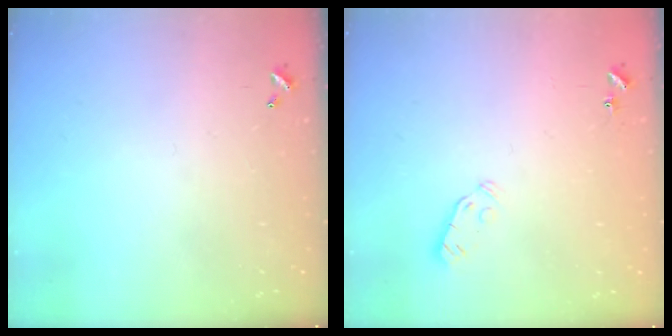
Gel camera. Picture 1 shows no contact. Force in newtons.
{"total": 3.7, "press": 3.6, "slide": 0.7}